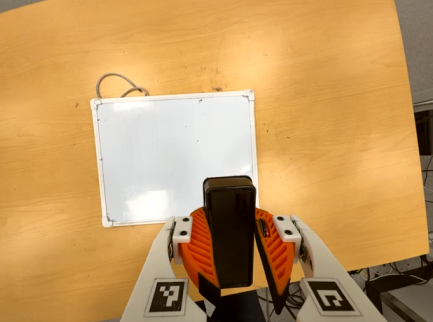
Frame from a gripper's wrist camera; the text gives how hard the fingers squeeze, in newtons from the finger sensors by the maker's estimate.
{"total": 11.9, "left": 11.6, "right": 12.2}